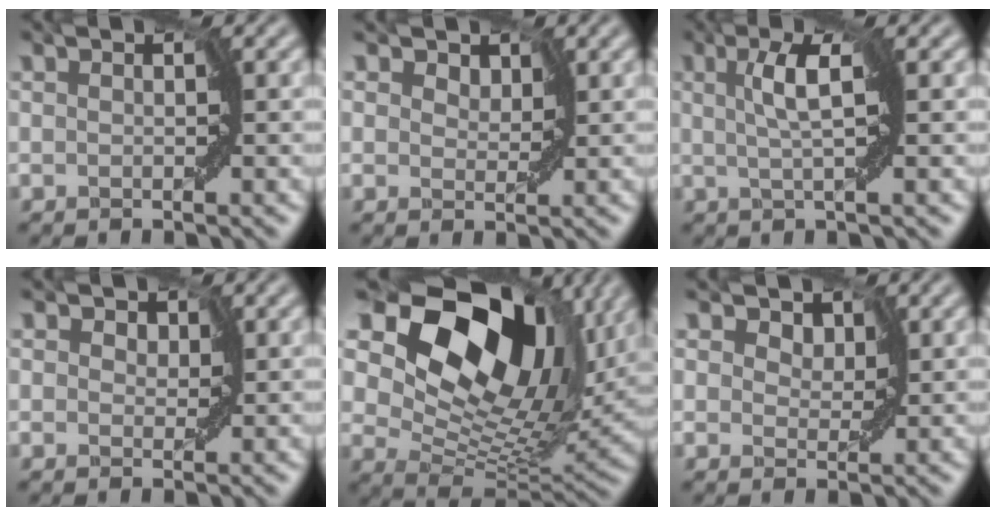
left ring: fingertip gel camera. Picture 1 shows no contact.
{"total": 2.2, "force": [1.5, 1.4, 0.8], "torque": [-0.008, 0.003, 0.011]}
{"total": 3.0, "force": [0.9, 0.1, 2.8], "torque": [-0.051, 0.004, 0.012]}
{"total": 2.1, "force": [1.0, 1.7, 0.9], "torque": [-0.001, 0.008, -0.001]}
{"total": 15.4, "force": [7.8, 9.4, 9.4], "torque": [-0.163, 0.014, 0.136]}
{"total": 3.0, "force": [1.9, 2.0, 1.3], "torque": [-0.017, 0.007, 0.009]}